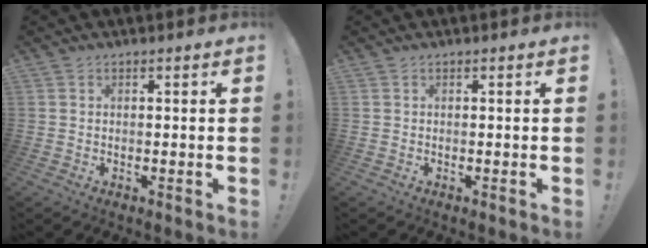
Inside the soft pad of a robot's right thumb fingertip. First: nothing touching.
{"total": 0.0}